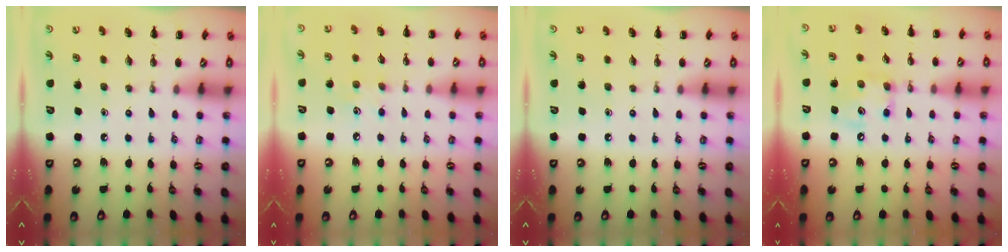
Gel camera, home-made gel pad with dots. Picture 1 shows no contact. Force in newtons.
{"total": 5.2, "press": 5.0, "slide": 1.3}
{"total": 0.0}
{"total": 8.2, "press": 8.2, "slide": 0.5}